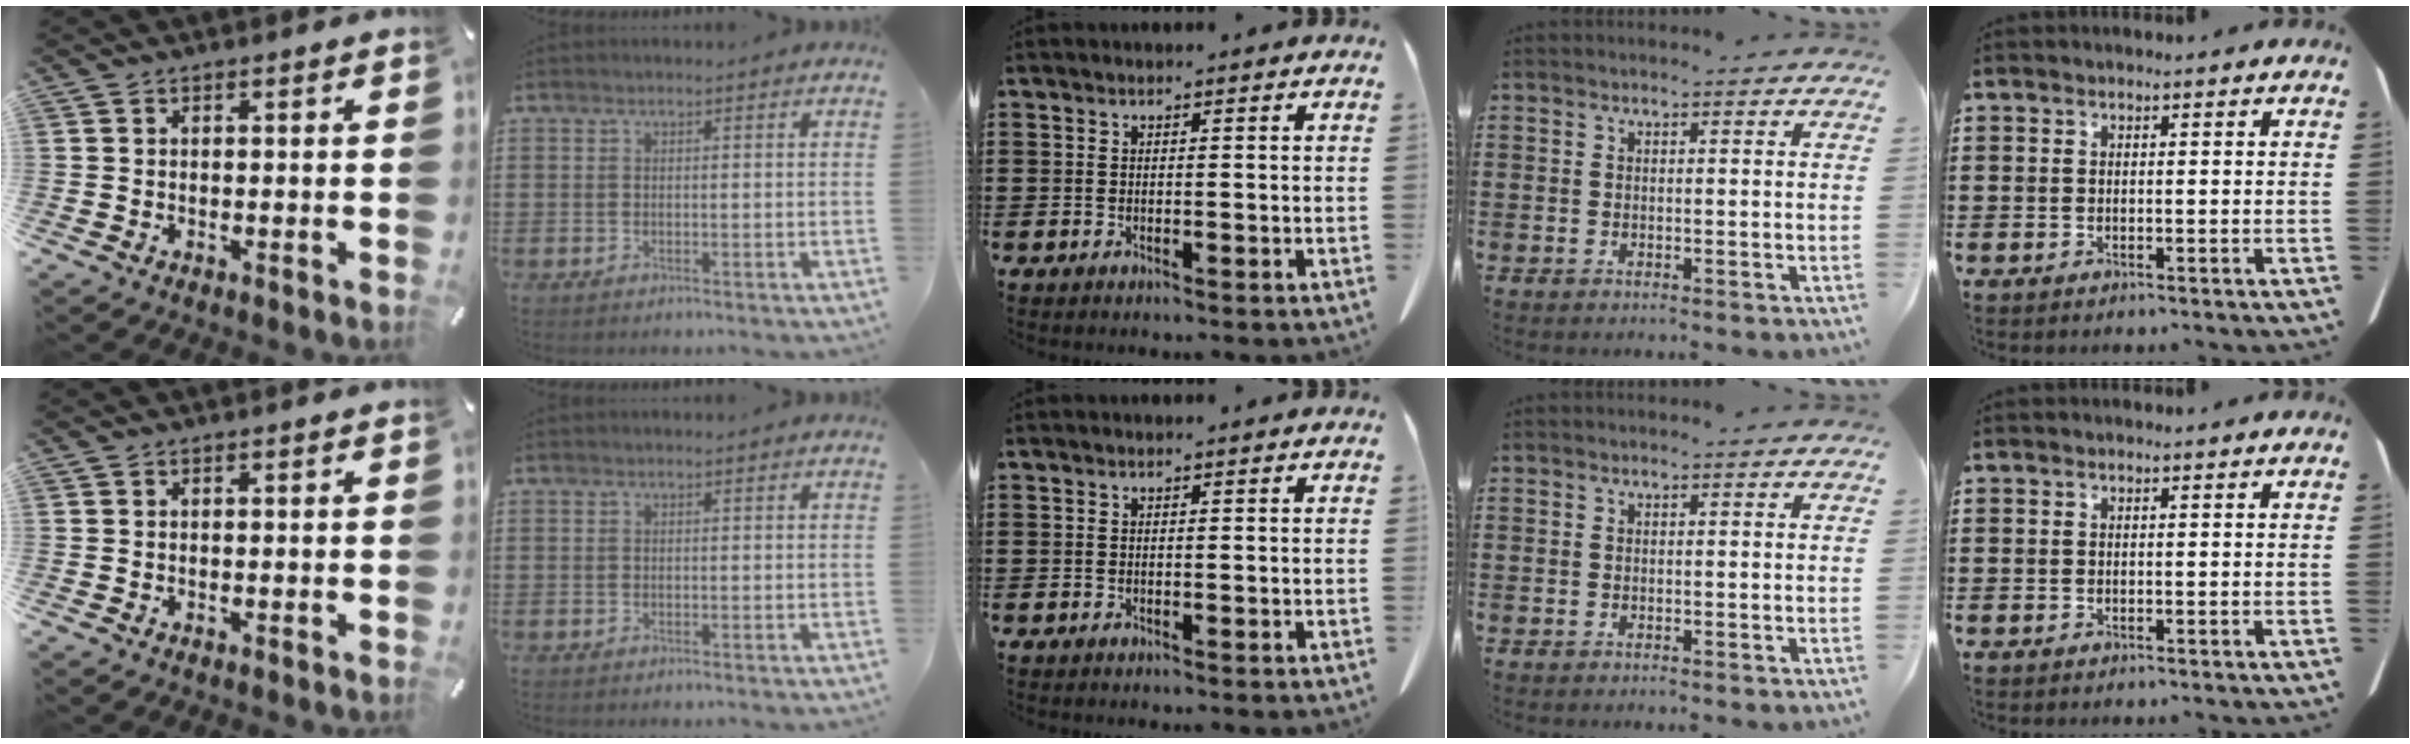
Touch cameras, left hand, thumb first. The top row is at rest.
{}